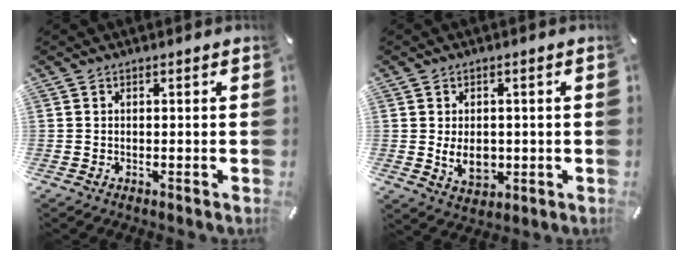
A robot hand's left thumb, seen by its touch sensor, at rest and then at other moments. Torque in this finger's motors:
{"motor_torque": [0.88, 0.88, 0.11, 0.10, 0.00]}